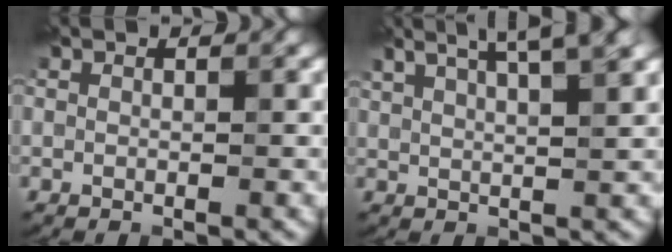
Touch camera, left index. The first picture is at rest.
{"total": 7.4, "force": [4.9, 2.1, 5.1], "torque": [-0.059, 0.035, 0.048]}